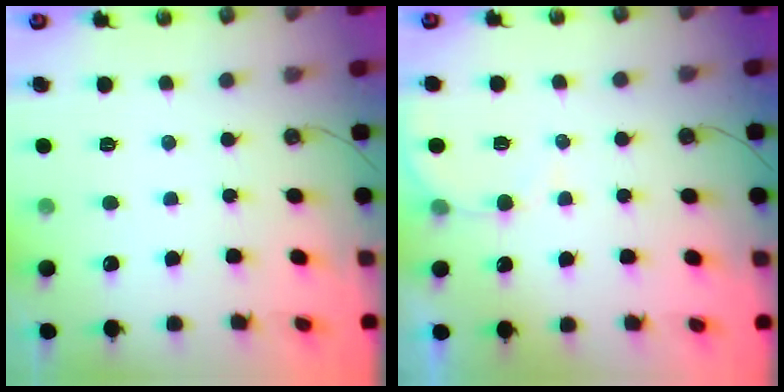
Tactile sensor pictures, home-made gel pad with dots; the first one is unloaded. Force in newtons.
{"total": 4.4, "press": 4.4, "slide": 0.3}